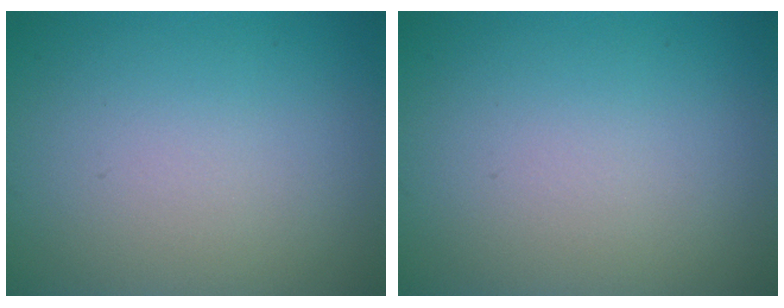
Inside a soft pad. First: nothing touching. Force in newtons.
{"total": 0.0}